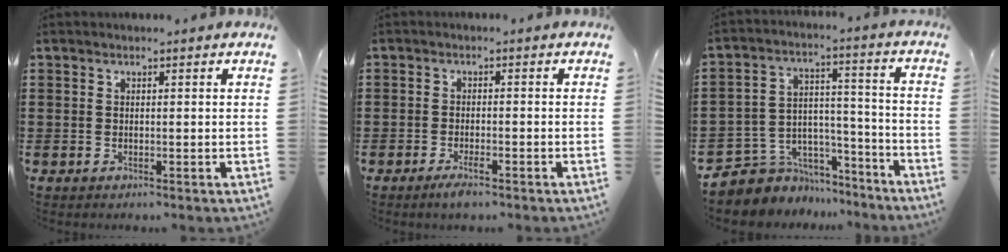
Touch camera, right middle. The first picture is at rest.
{"total": 2.0, "force": [-1.5, 0.4, 1.3], "torque": [-0.029, -0.003, -0.031]}
{"total": 5.6, "force": [-4.3, 3.5, -0.1], "torque": [-0.015, 0.006, -0.084]}